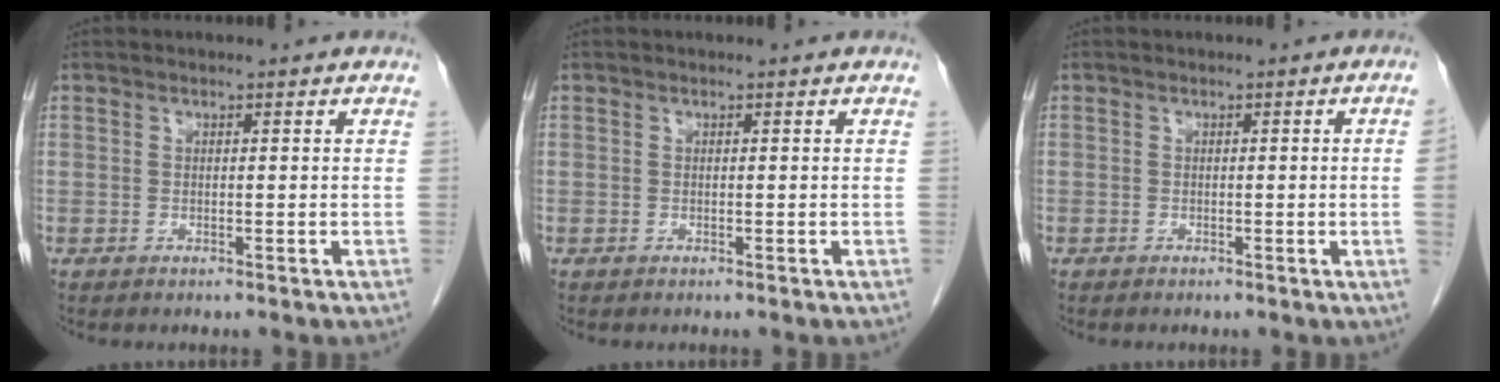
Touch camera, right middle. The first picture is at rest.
{"total": 0.0}
{"total": 2.0, "force": [-0.2, -0.8, 1.8], "torque": [-0.018, 0.000, -0.002]}